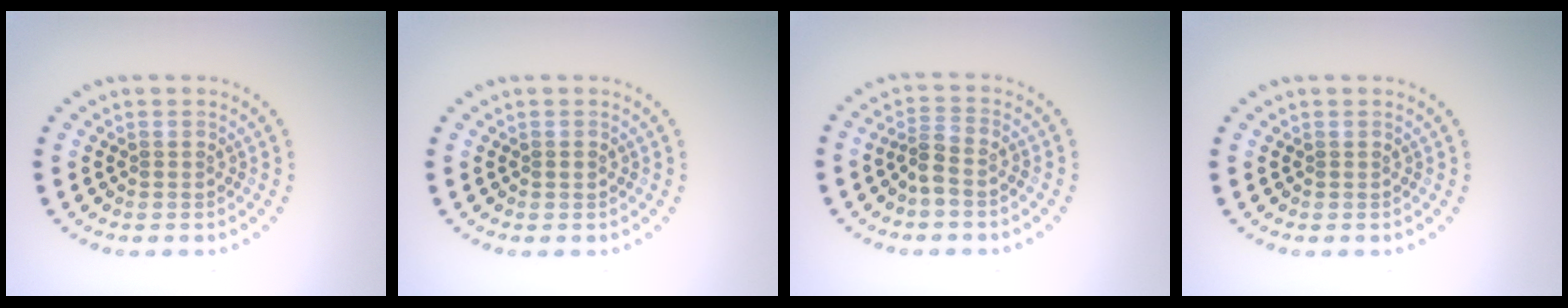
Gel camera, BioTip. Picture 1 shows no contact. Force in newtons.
{"total": 0.8, "press": 0.8, "slide": 0.2}
{"total": 1.9, "press": 1.5, "slide": 1.2}
{"total": 0.0}